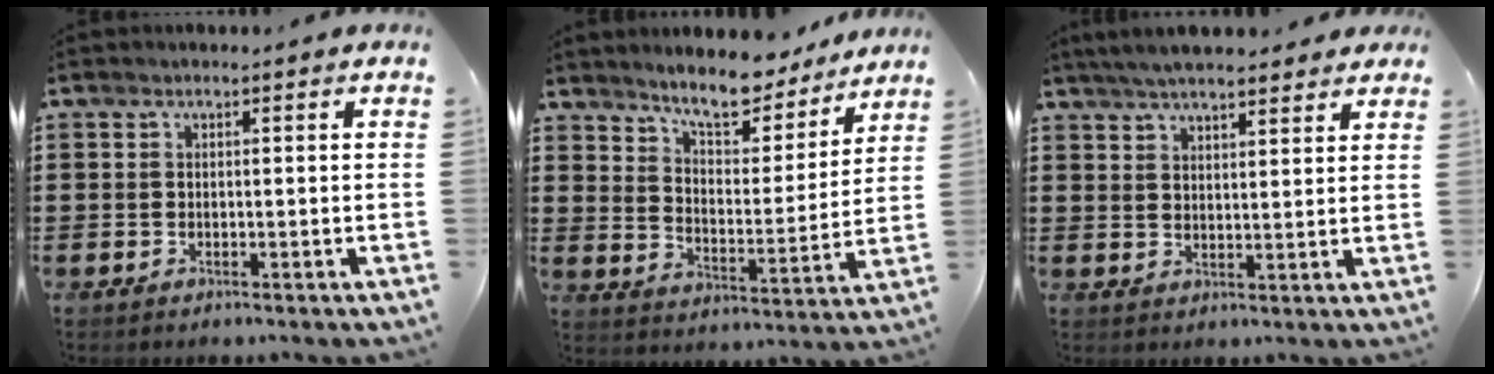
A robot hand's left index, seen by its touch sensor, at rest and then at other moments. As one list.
[{"total": 8.3, "force": [7.7, 1.4, 2.7], "torque": [-0.067, -0.048, 0.135]}, {"total": 5.1, "force": [4.7, 0.7, 1.9], "torque": [-0.049, -0.005, 0.086]}]